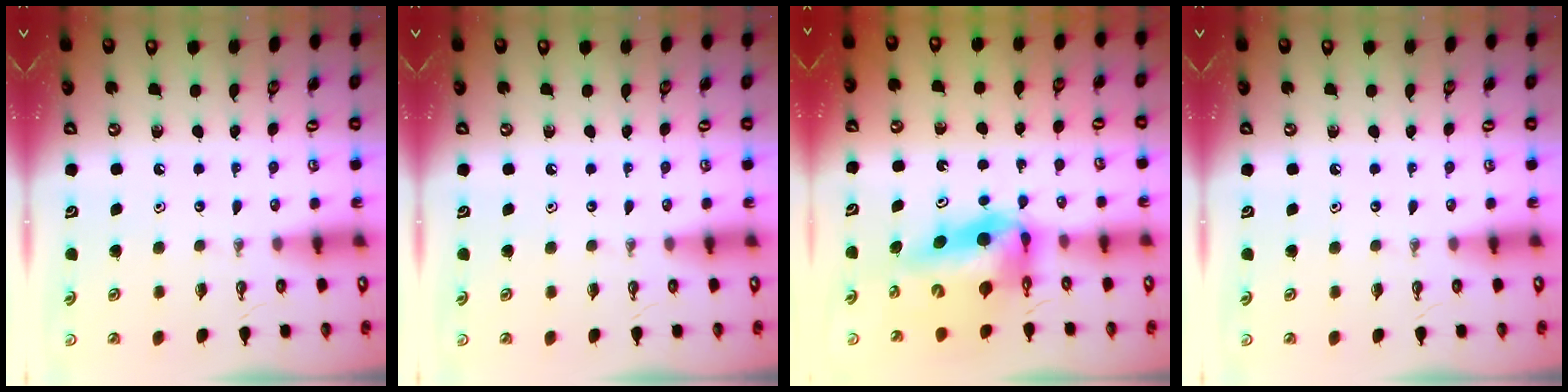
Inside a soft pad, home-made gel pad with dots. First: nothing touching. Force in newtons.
{"total": 0.0}
{"total": 12.0, "press": 11.6, "slide": 3.0}
{"total": 0.0}